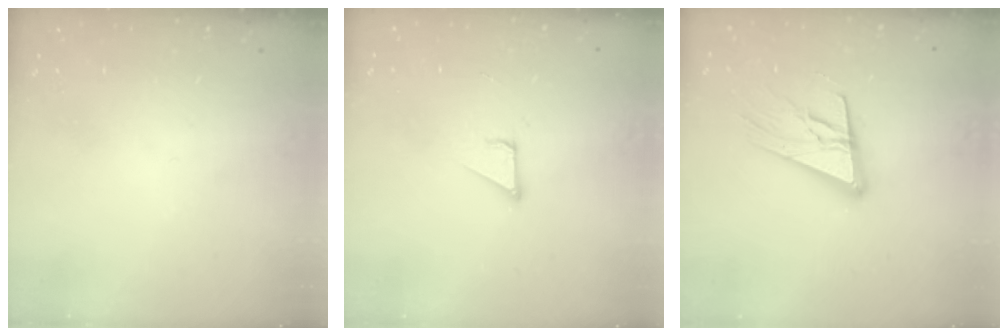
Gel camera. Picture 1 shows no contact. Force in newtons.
{"total": 3.2, "press": 3.2, "slide": 0.2}
{"total": 17.0, "press": 16.5, "slide": 4.2}